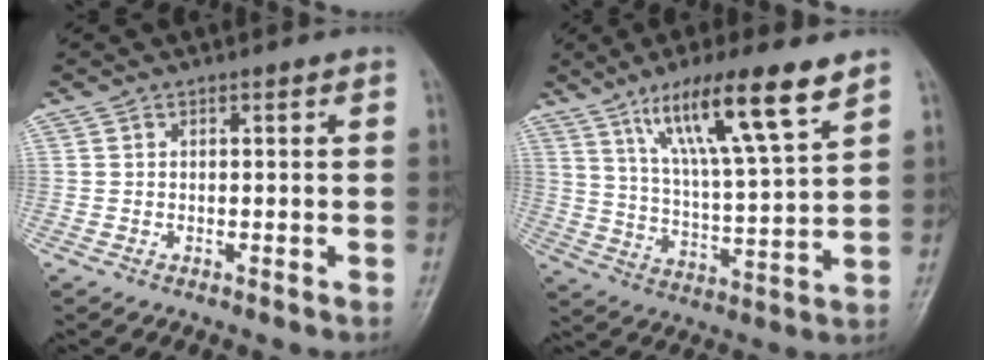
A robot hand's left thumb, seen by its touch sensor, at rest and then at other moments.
{"total": 16.2, "force": [9.6, 2.3, 12.8], "torque": [-0.217, -0.037, 0.173]}